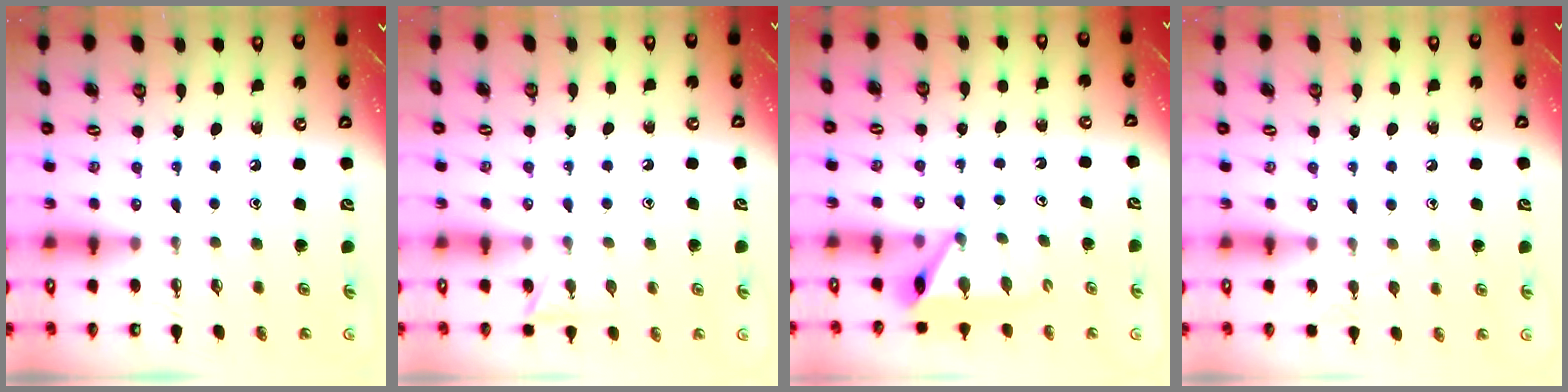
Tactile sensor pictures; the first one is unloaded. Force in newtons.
{"total": 5.5, "press": 5.5, "slide": 0.6}
{"total": 6.7, "press": 6.7, "slide": 0.4}
{"total": 5.2, "press": 5.2, "slide": 0.6}